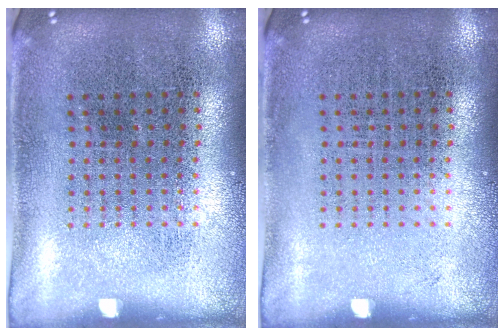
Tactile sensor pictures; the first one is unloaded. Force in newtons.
{"total": 0.0}